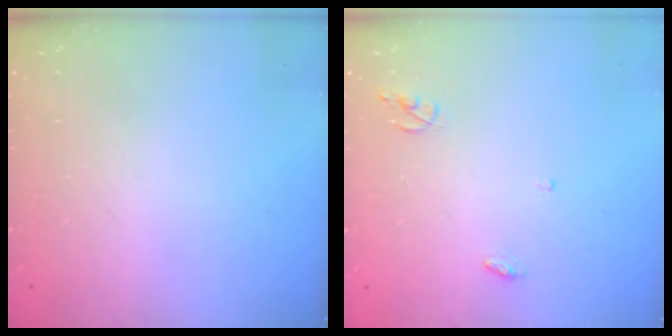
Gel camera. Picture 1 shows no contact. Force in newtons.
{"total": 3.7, "press": 3.7, "slide": 0.2}